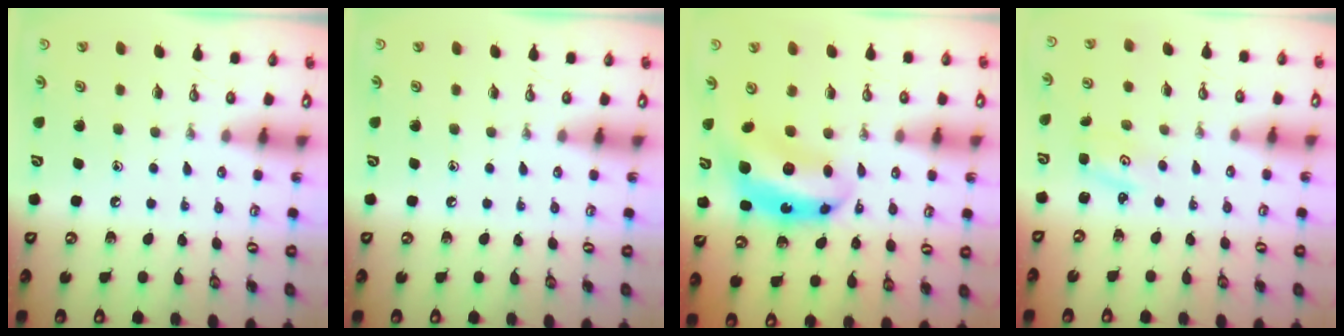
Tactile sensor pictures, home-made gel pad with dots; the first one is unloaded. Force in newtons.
{"total": 0.0}
{"total": 8.4, "press": 8.3, "slide": 0.9}
{"total": 1.6, "press": 1.6, "slide": 0.3}